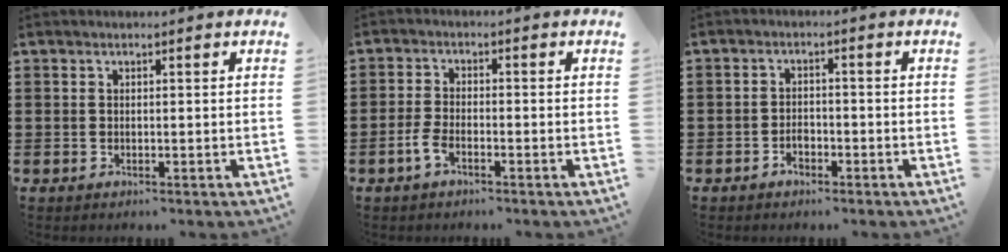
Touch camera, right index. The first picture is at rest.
{"total": 2.9, "force": [-1.8, 1.0, 2.1], "torque": [-0.051, -0.001, -0.037]}
{"total": 2.0, "force": [-1.5, 1.1, 0.8], "torque": [-0.021, -0.003, -0.029]}